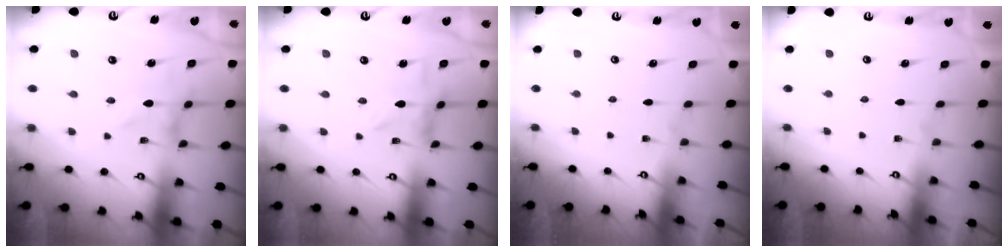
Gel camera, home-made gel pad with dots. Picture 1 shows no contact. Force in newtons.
{"total": 2.8, "press": 2.8, "slide": 0.3}
{"total": 0.0}
{"total": 0.0}